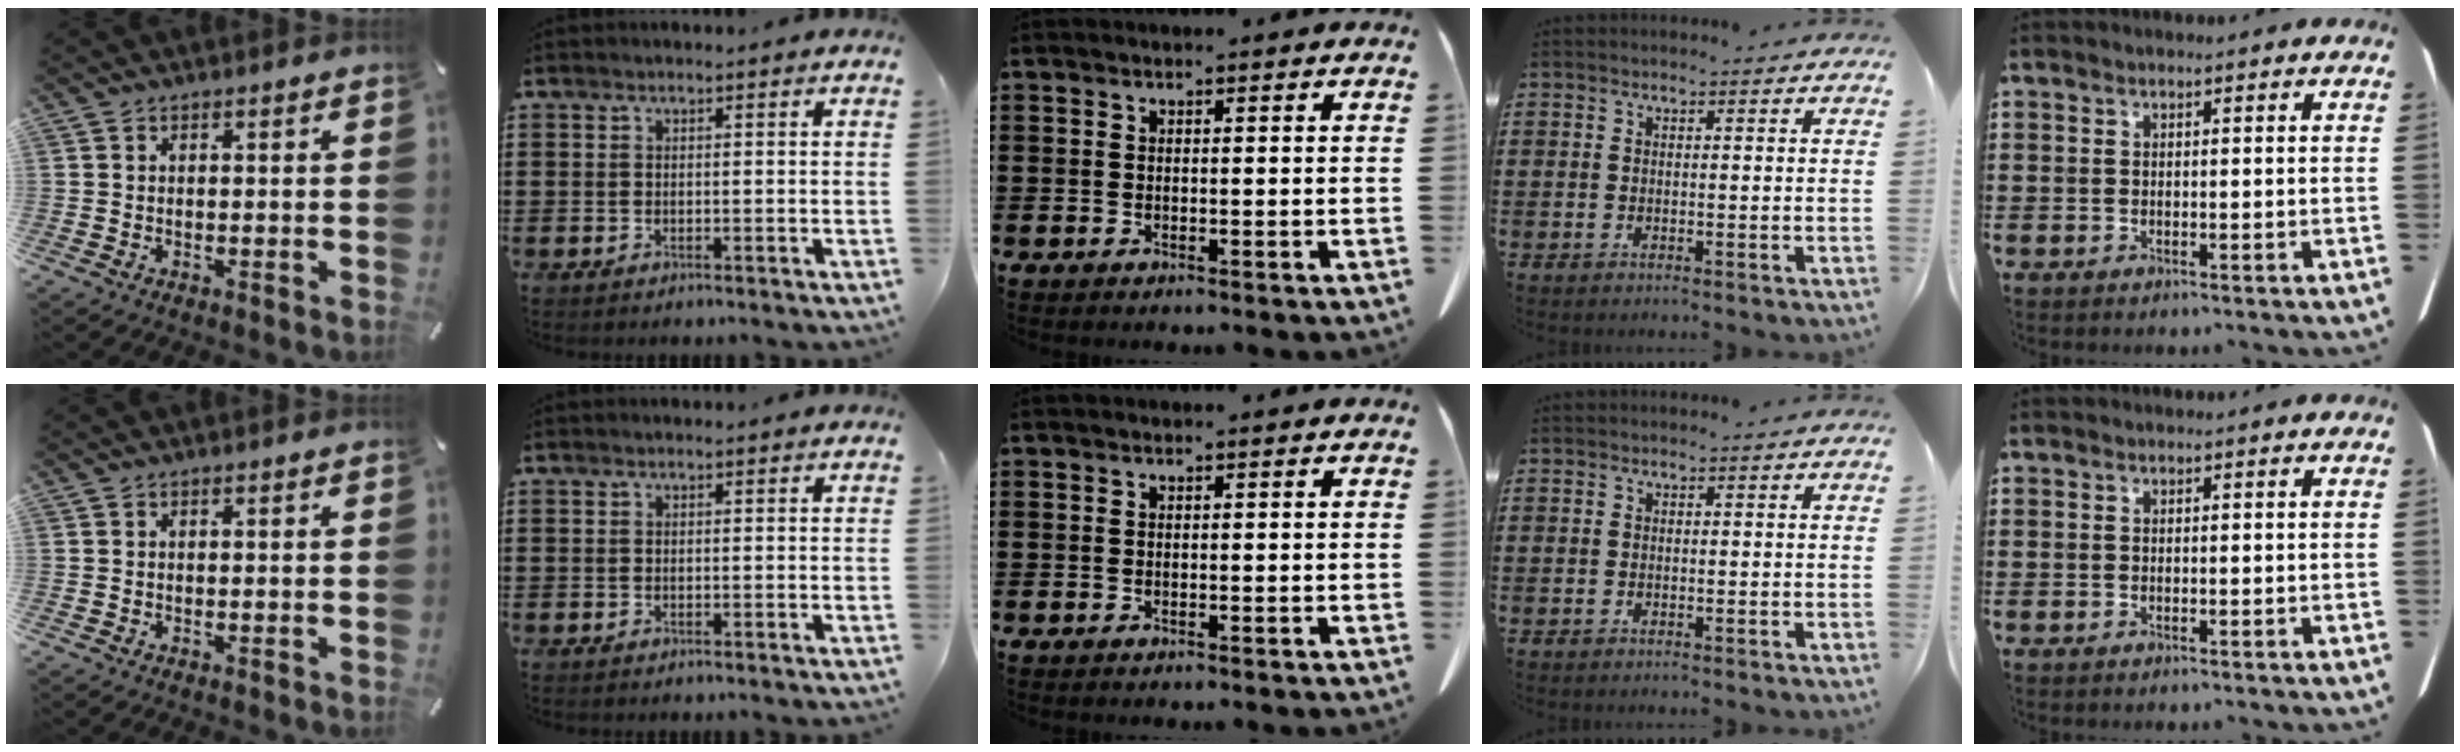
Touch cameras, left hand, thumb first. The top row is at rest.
{}